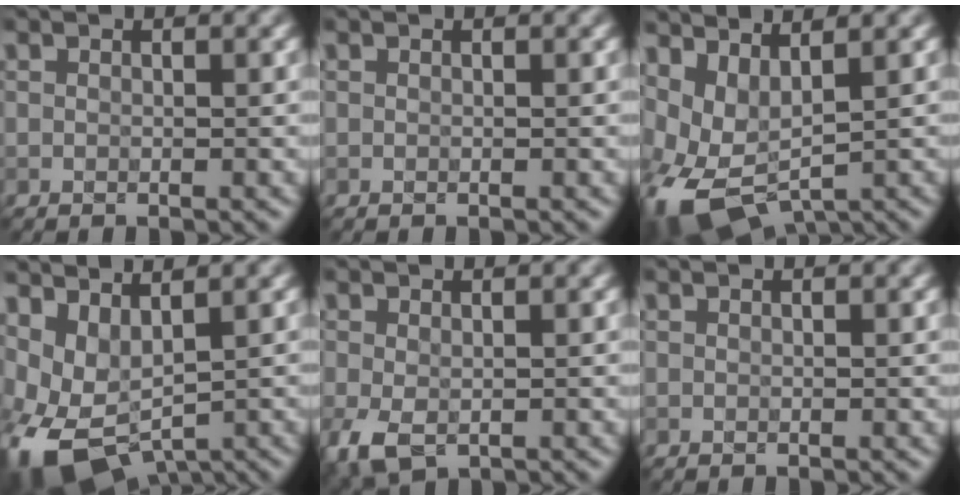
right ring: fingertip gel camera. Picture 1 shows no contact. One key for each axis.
{"total": 0.0}
{"total": 6.7, "fx": -0.5, "fy": 3.8, "fz": 5.5, "tx": -0.124, "ty": -0.009, "tz": -0.002}
{"total": 6.6, "fx": -1.2, "fy": 4.0, "fz": 5.1, "tx": -0.113, "ty": -0.010, "tz": -0.015}
{"total": 3.4, "fx": -1.1, "fy": 2.2, "fz": 2.4, "tx": -0.063, "ty": -0.012, "tz": -0.020}
{"total": 0.0}